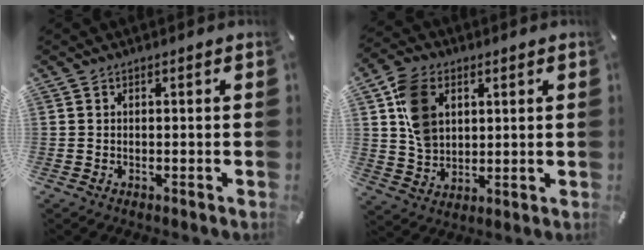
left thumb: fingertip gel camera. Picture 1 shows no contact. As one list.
[{"total": 10.7, "force": [3.3, 8.3, 5.8], "torque": [-0.126, 0.011, 0.067]}]